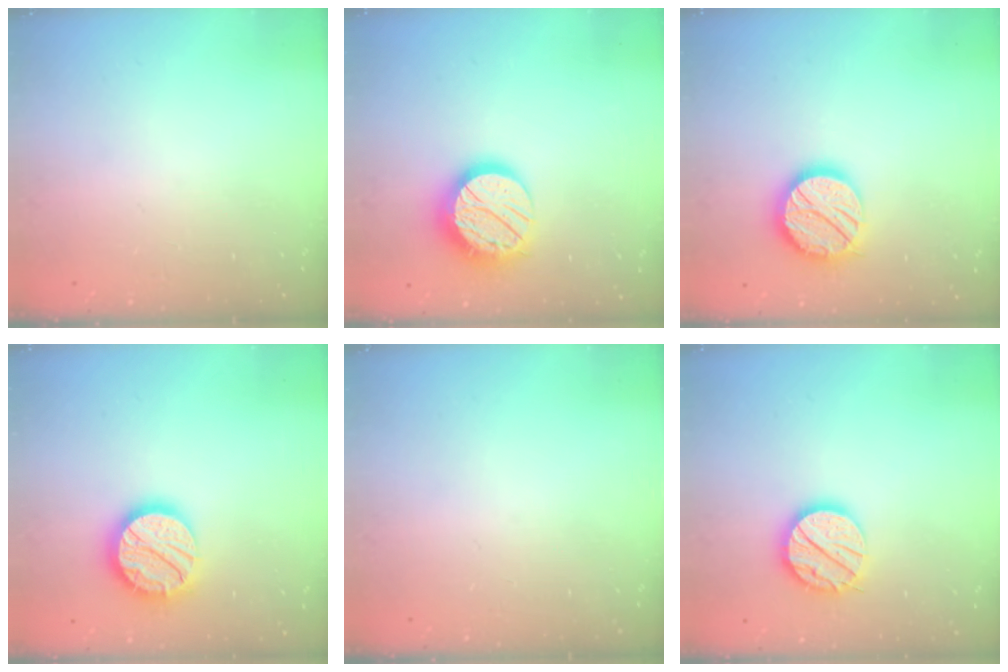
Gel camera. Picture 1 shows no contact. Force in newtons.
{"total": 15.9, "press": 15.9, "slide": 1.0}
{"total": 15.4, "press": 15.3, "slide": 1.2}
{"total": 17.0, "press": 17.0, "slide": 0.8}
{"total": 0.0}
{"total": 15.1, "press": 15.0, "slide": 1.3}